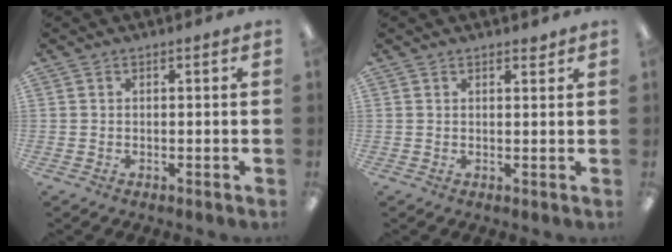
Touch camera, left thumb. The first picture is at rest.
{"total": 1.5, "force": [1.3, 0.4, 0.6], "torque": [-0.005, -0.005, 0.021]}